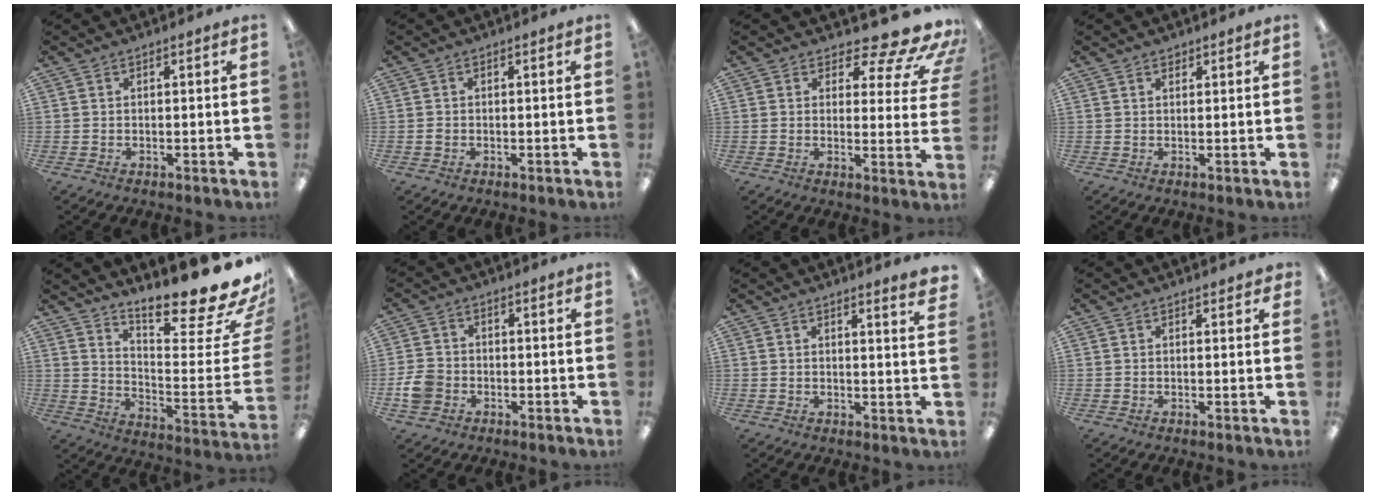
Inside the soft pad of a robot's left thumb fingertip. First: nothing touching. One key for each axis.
{"total": 0.7, "fx": -0.2, "fy": 0.6, "fz": 0.3, "tx": -0.005, "ty": 0.004, "tz": -0.004}
{"total": 10.7, "fx": 8.0, "fy": 3.4, "fz": 6.2, "tx": -0.080, "ty": -0.064, "tz": 0.135}
{"total": 1.1, "fx": 1.0, "fy": 0.4, "fz": 0.2, "tx": 0.003, "ty": -0.003, "tz": 0.016}
{"total": 17.4, "fx": 14.7, "fy": 2.1, "fz": 9.0, "tx": -0.114, "ty": -0.137, "tz": 0.233}
{"total": 5.5, "fx": -1.7, "fy": 4.5, "fz": 2.7, "tx": -0.056, "ty": 0.011, "tz": -0.031}
{"total": 2.7, "fx": 2.3, "fy": -0.2, "fz": 1.4, "tx": -0.017, "ty": -0.017, "tz": 0.038}
{"total": 0.9, "fx": 0.8, "fy": 0.4, "fz": 0.2, "tx": 0.003, "ty": -0.003, "tz": 0.013}